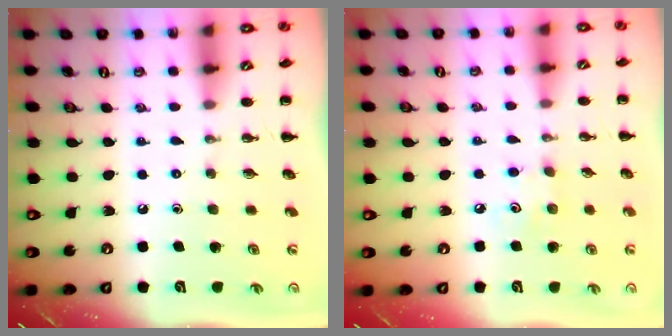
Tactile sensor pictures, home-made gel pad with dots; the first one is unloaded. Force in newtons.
{"total": 4.4, "press": 4.3, "slide": 0.9}